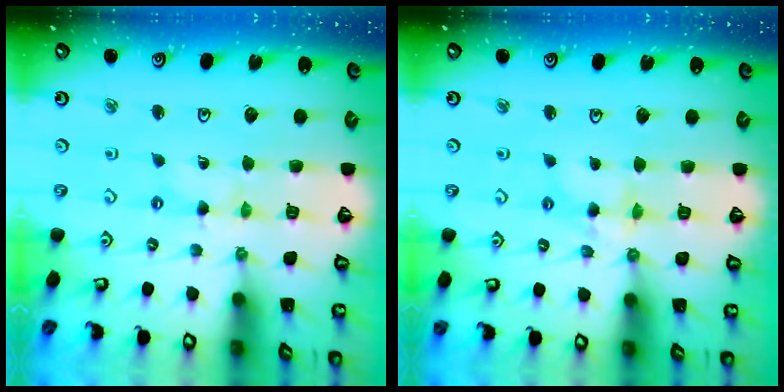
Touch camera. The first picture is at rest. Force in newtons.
{"total": 4.9, "press": 4.8, "slide": 0.5}